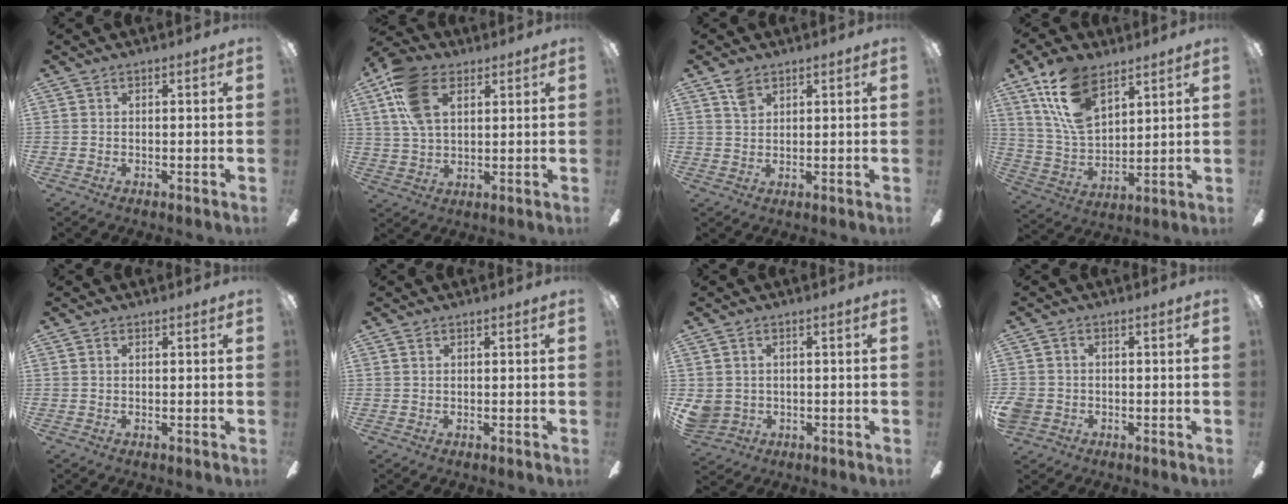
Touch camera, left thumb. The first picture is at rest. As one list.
[{"total": 13.9, "force": [6.2, 8.5, 9.0], "torque": [-0.190, 0.006, 0.119]}, {"total": 3.6, "force": [2.4, 2.1, 1.6], "torque": [-0.029, -0.003, 0.044]}, {"total": 16.2, "force": [9.8, 8.5, 9.7], "torque": [-0.205, -0.029, 0.181]}, {"total": 0.0}, {"total": 0.5, "force": [0.2, 0.3, 0.4], "torque": [-0.009, 0.004, 0.002]}, {"total": 4.1, "force": [-0.2, 3.9, 1.1], "torque": [-0.032, 0.003, -0.004]}, {"total": 3.2, "force": [-1.3, 2.8, 0.9], "torque": [-0.029, 0.006, -0.027]}]